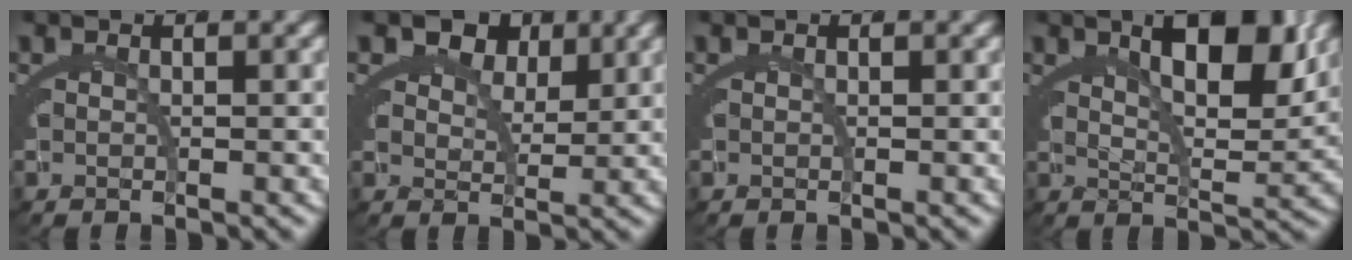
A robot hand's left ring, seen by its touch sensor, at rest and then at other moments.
{"total": 5.6, "force": [2.4, 4.5, 2.4], "torque": [-0.039, -0.011, 0.037]}
{"total": 0.0}
{"total": 7.7, "force": [4.0, 2.7, 6.0], "torque": [-0.073, 0.007, 0.062]}